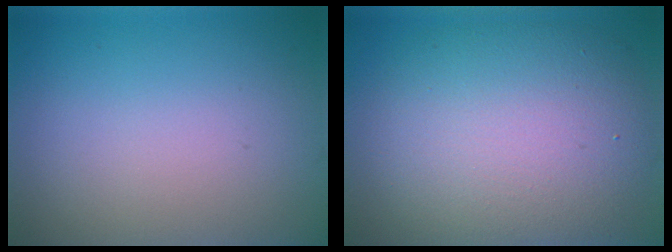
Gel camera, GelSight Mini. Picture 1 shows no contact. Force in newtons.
{"total": 10.8, "press": 10.7, "slide": 0.8}